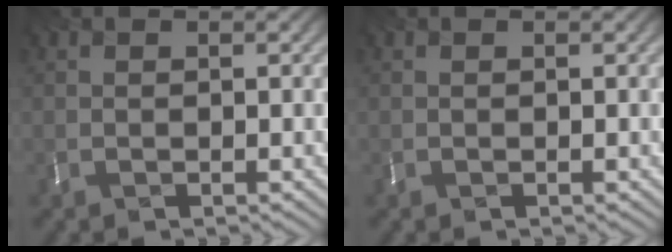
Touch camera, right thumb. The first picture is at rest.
{"total": 0.0}